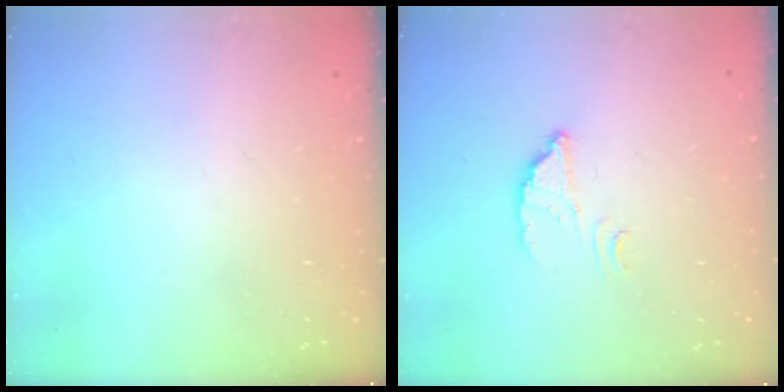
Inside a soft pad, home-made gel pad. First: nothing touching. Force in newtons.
{"total": 2.6, "press": 2.6, "slide": 0.1}